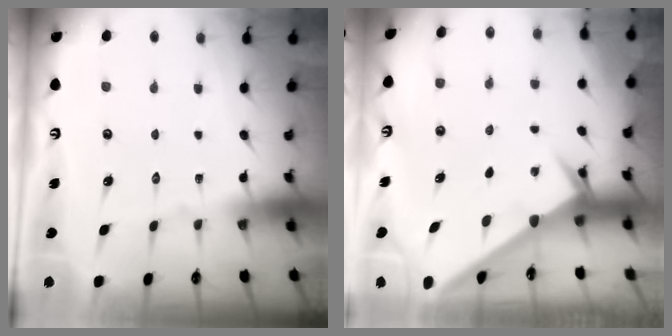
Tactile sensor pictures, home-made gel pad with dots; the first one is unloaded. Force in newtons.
{"total": 2.6, "press": 2.6, "slide": 0.3}